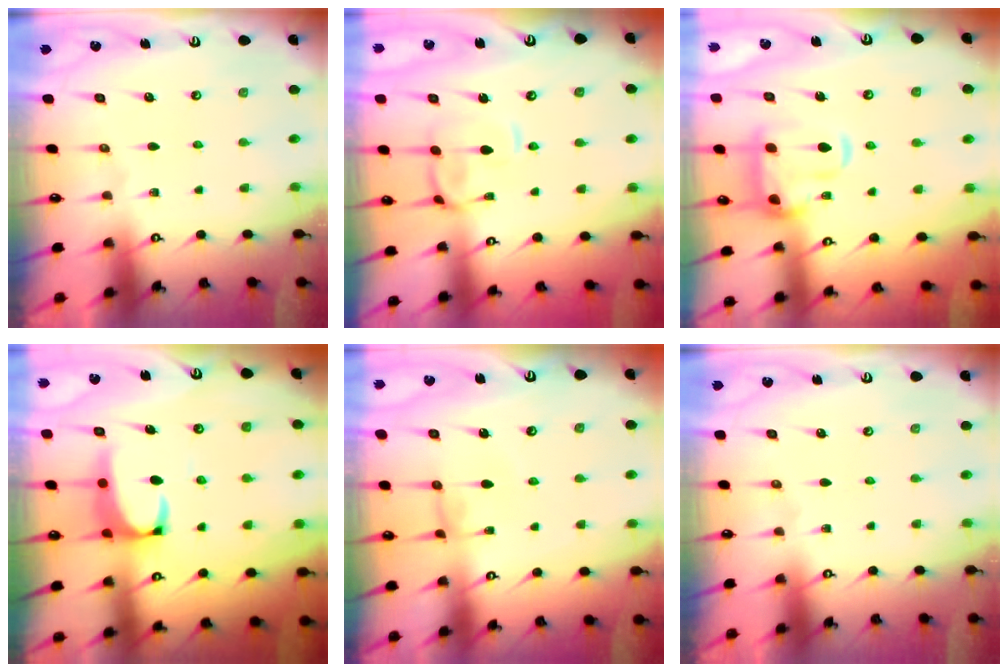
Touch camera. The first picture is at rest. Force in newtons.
{"total": 3.4, "press": 3.2, "slide": 0.9}
{"total": 6.5, "press": 6.3, "slide": 1.6}
{"total": 2.3, "press": 2.1, "slide": 0.9}
{"total": 0.0}
{"total": 0.0}